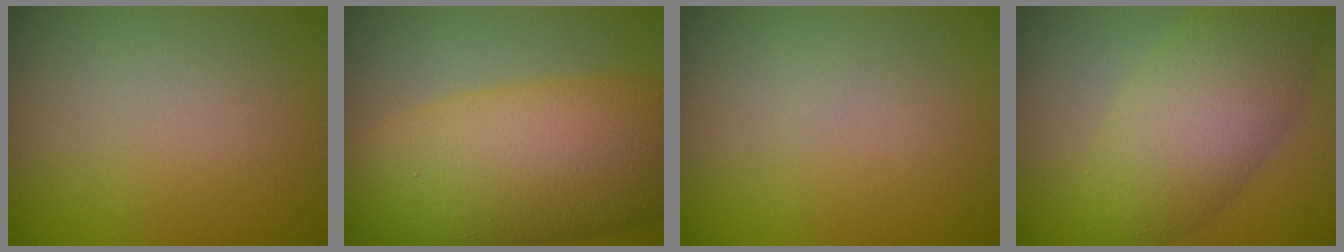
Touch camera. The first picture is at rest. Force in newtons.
{"total": 10.4, "press": 10.4, "slide": 0.4}
{"total": 0.0}
{"total": 6.6, "press": 6.6, "slide": 0.3}